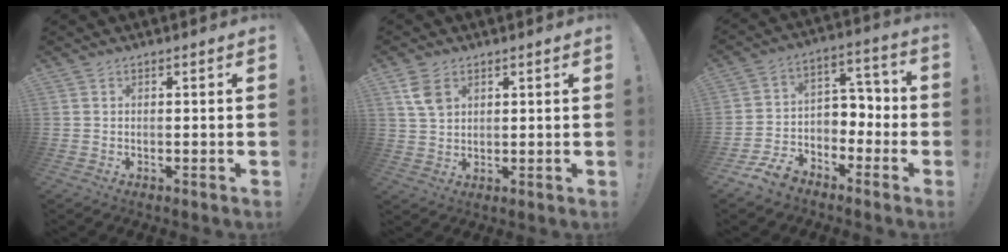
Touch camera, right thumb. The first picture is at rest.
{"total": 6.3, "force": [3.0, 4.3, 3.5], "torque": [-0.051, -0.007, 0.058]}
{"total": 9.4, "force": [-5.5, 7.0, 2.7], "torque": [-0.048, 0.033, -0.096]}